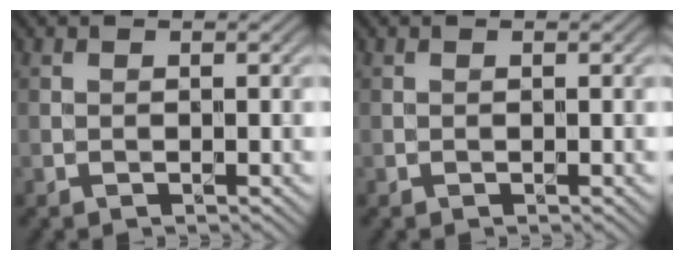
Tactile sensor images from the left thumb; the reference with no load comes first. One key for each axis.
{"total": 0.0}